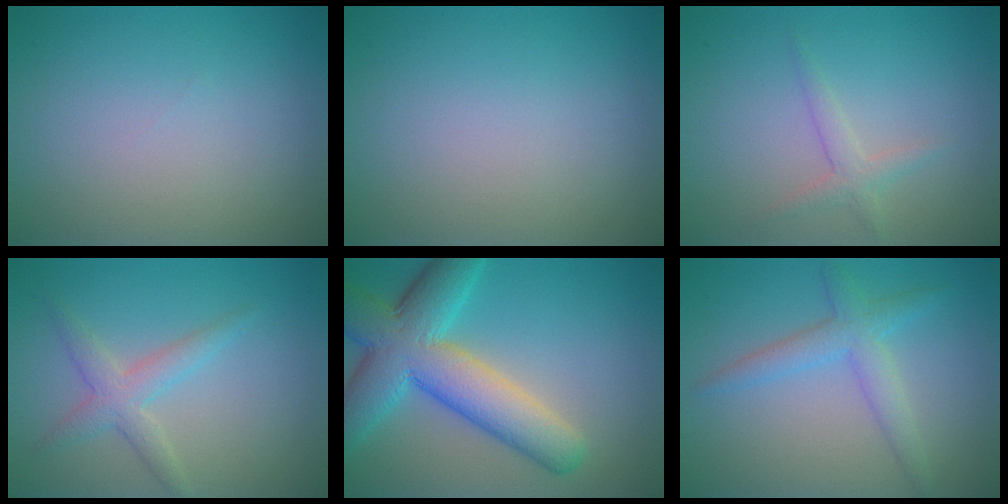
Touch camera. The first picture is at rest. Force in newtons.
{"total": 0.0}
{"total": 1.7, "press": 1.7, "slide": 0.1}
{"total": 2.7, "press": 2.7, "slide": 0.1}
{"total": 9.5, "press": 9.5, "slide": 0.4}
{"total": 3.0, "press": 3.0, "slide": 0.0}